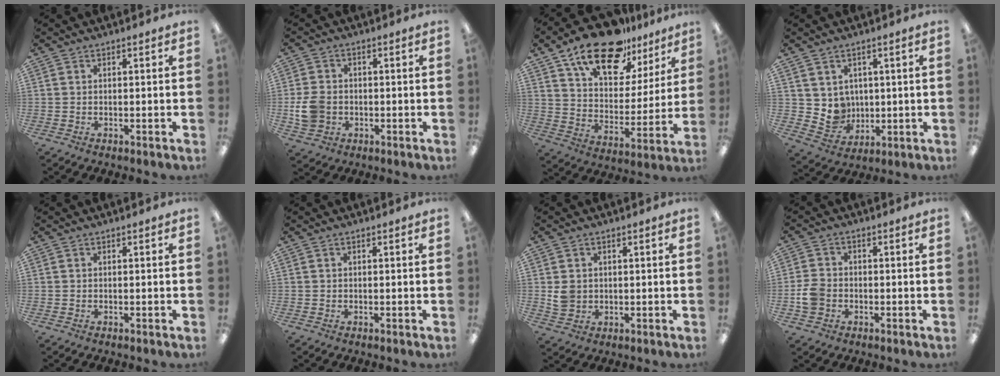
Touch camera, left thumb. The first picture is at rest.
{"total": 7.3, "force": [-1.1, 6.1, 3.9], "torque": [-0.078, 0.010, -0.018]}
{"total": 19.6, "force": [13.9, 9.1, 10.4], "torque": [-0.175, -0.074, 0.240]}
{"total": 6.1, "force": [2.7, 5.5, 0.5], "torque": [-0.019, -0.022, 0.060]}
{"total": 0.0}
{"total": 0.0}
{"total": 3.9, "force": [0.8, 3.5, 1.6], "torque": [-0.017, 0.000, 0.013]}
{"total": 5.2, "force": [-1.4, 4.3, 2.6], "torque": [-0.057, 0.008, -0.026]}